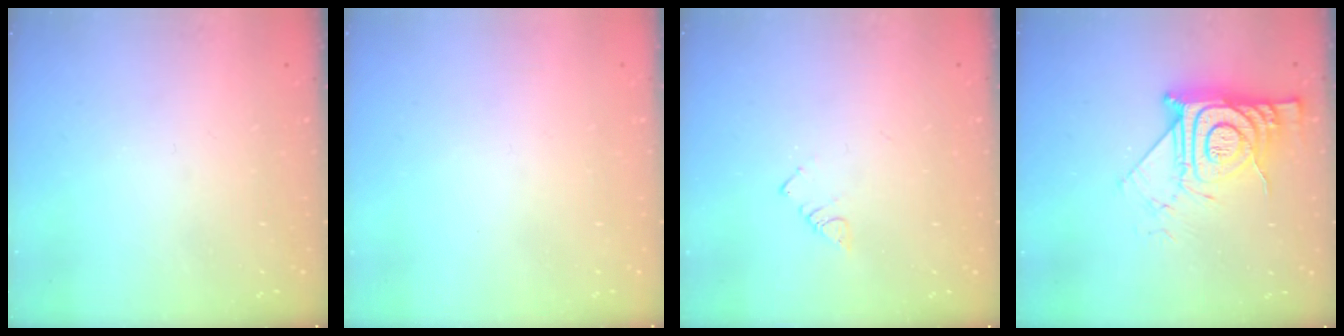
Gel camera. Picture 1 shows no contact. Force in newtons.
{"total": 1.7, "press": 1.7, "slide": 0.2}
{"total": 2.4, "press": 2.4, "slide": 0.4}
{"total": 14.7, "press": 14.6, "slide": 1.0}